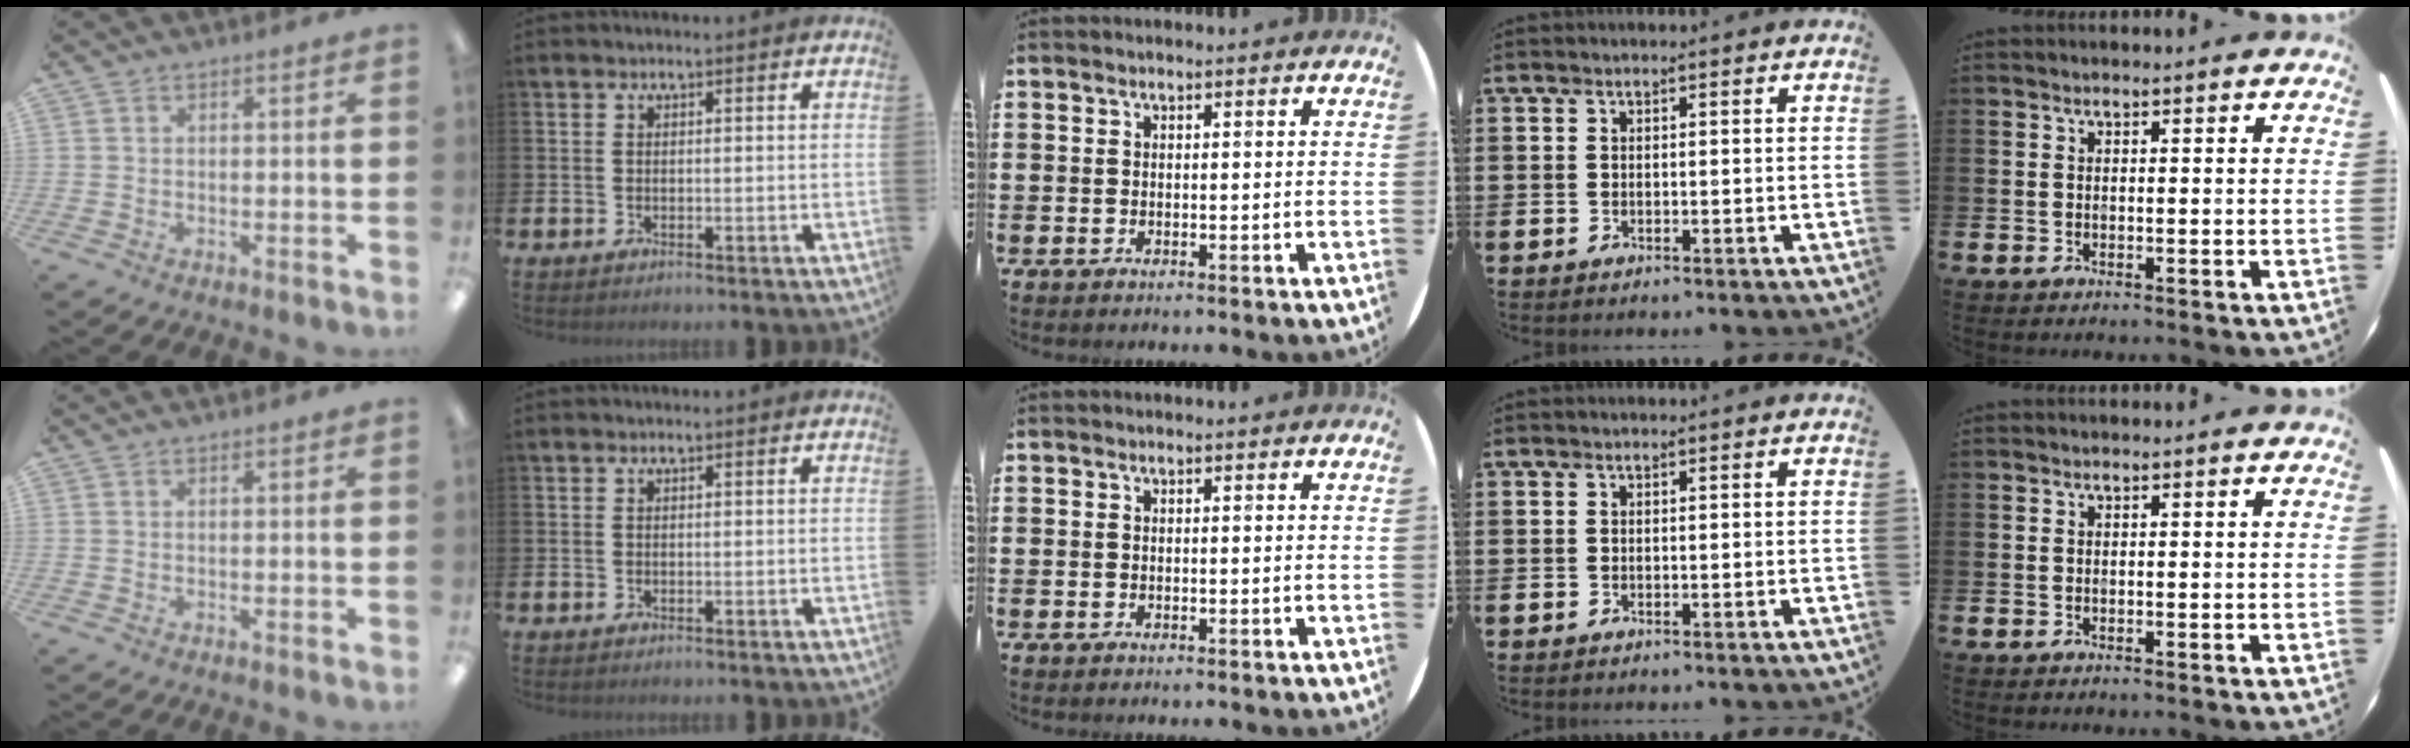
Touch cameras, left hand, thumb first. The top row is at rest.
{}